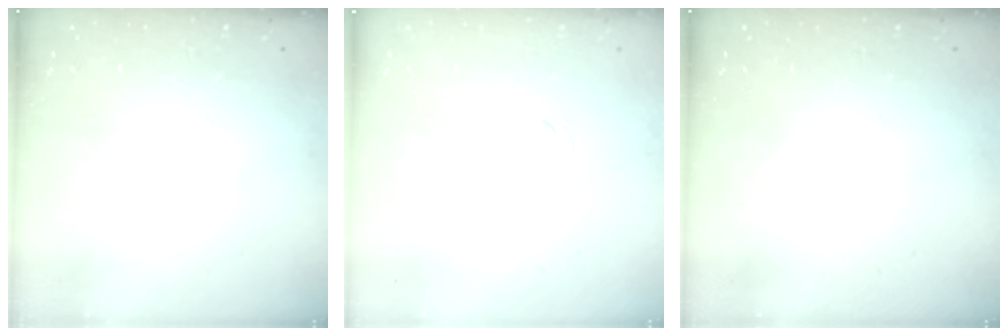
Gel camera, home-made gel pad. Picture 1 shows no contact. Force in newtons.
{"total": 3.3, "press": 3.1, "slide": 1.0}
{"total": 0.0}